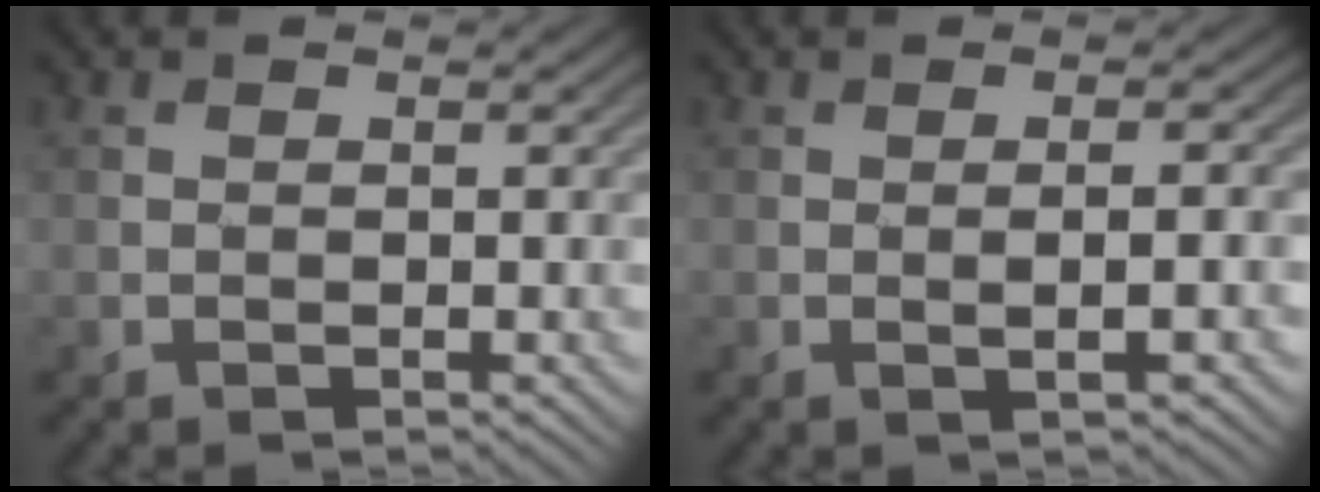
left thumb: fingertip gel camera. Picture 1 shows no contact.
{"total": 2.1, "force": [-0.1, 0.4, 2.0], "torque": [-0.036, 0.003, -0.006]}